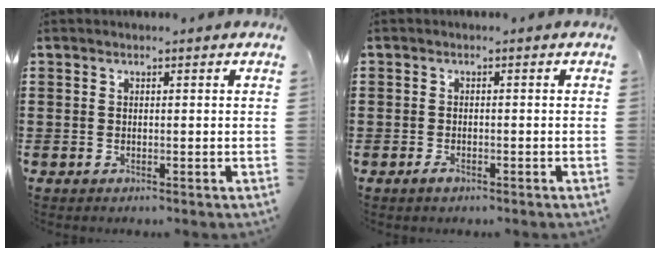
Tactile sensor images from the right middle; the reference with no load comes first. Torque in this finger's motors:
{"motor_torque": [0.31, 0.05, -0.61, -0.14]}